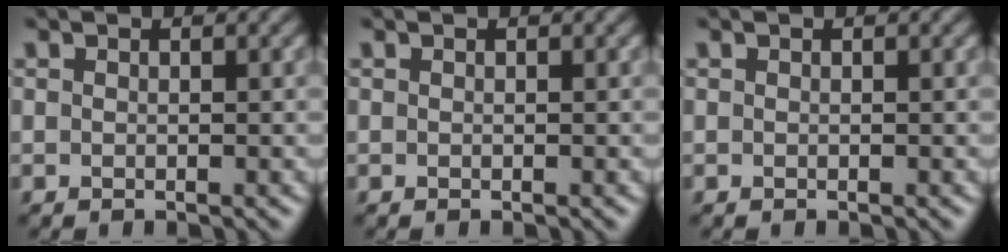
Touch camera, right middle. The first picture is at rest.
{"total": 0.0}
{"total": 0.0}